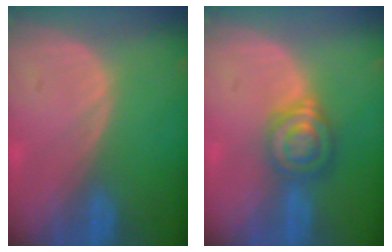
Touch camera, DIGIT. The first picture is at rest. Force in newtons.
{"total": 6.5, "press": 5.8, "slide": 3.0}